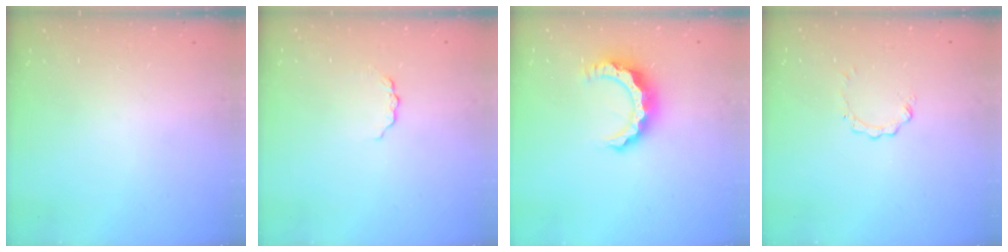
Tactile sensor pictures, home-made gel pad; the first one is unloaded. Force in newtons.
{"total": 3.7, "press": 3.7, "slide": 0.3}
{"total": 9.9, "press": 9.8, "slide": 1.1}
{"total": 0.7, "press": 0.7, "slide": 0.1}